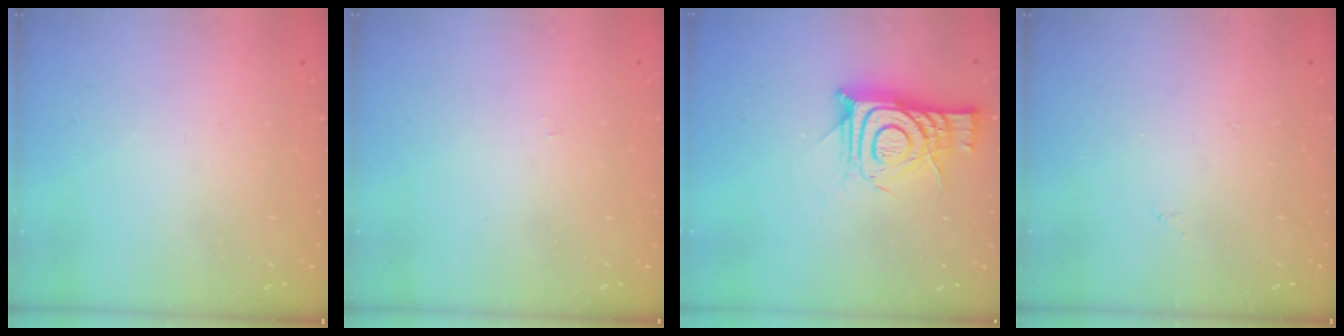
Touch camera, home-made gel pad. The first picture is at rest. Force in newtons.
{"total": 2.2, "press": 2.2, "slide": 0.3}
{"total": 12.7, "press": 12.6, "slide": 1.1}
{"total": 3.4, "press": 3.3, "slide": 0.5}